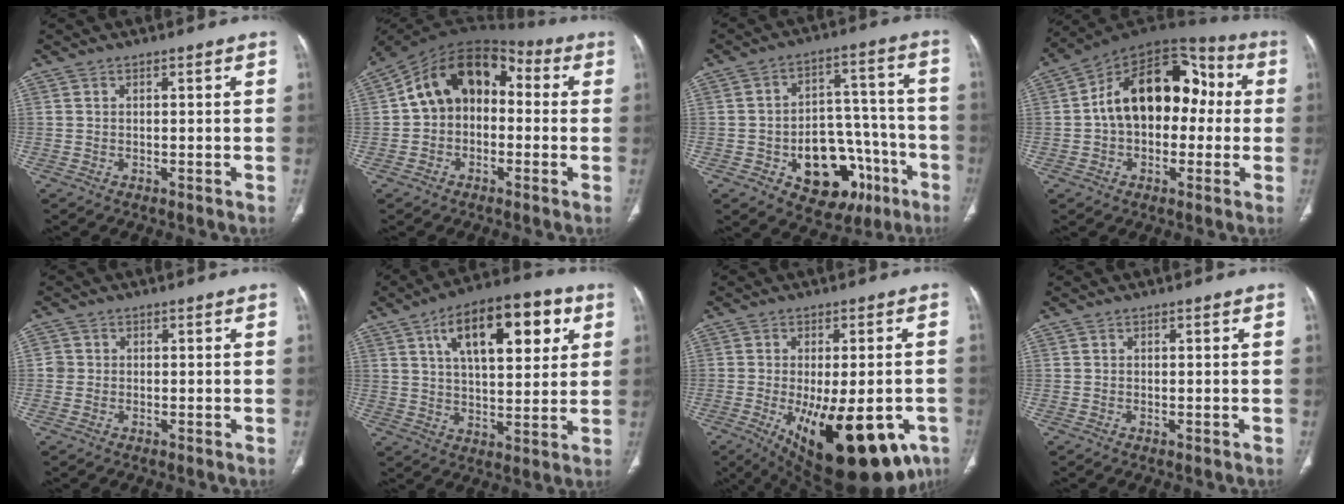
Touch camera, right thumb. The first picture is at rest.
{"total": 13.9, "force": [0.7, 10.2, 9.4], "torque": [-0.126, 0.049, -0.004]}
{"total": 18.2, "force": [-7.6, 11.6, 11.7], "torque": [-0.113, 0.061, -0.095]}
{"total": 19.3, "force": [1.0, 12.8, 14.4], "torque": [-0.187, 0.052, 0.007]}
{"total": 1.6, "force": [0.0, 1.6, 0.2], "torque": [0.005, 0.005, -0.002]}
{"total": 18.7, "force": [7.4, 8.5, 15.0], "torque": [-0.195, -0.006, 0.113]}
{"total": 23.7, "force": [-9.4, 10.1, 19.2], "torque": [-0.228, -0.017, -0.113]}
{"total": 0.0}